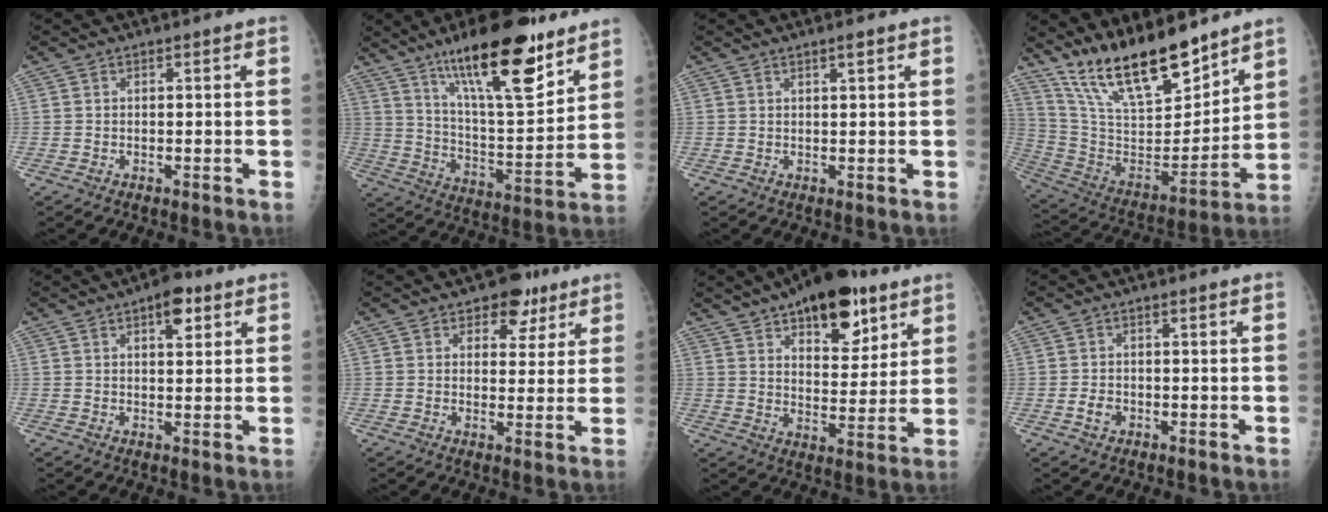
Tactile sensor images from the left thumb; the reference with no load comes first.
{"total": 21.6, "force": [14.0, 6.1, 15.3], "torque": [-0.217, -0.073, 0.234]}
{"total": 1.5, "force": [1.0, 0.2, 1.1], "torque": [-0.016, -0.005, 0.016]}
{"total": 21.3, "force": [16.5, 6.6, 11.8], "torque": [-0.167, -0.098, 0.302]}
{"total": 5.4, "force": [2.8, 2.5, 3.9], "torque": [-0.039, -0.009, 0.034]}
{"total": 6.9, "force": [4.2, 4.6, 3.1], "torque": [-0.001, -0.014, 0.055]}
{"total": 17.4, "force": [10.3, 8.1, 11.5], "torque": [-0.120, -0.046, 0.154]}
{"total": 2.3, "force": [-0.8, 1.8, 1.3], "torque": [-0.016, 0.004, -0.013]}